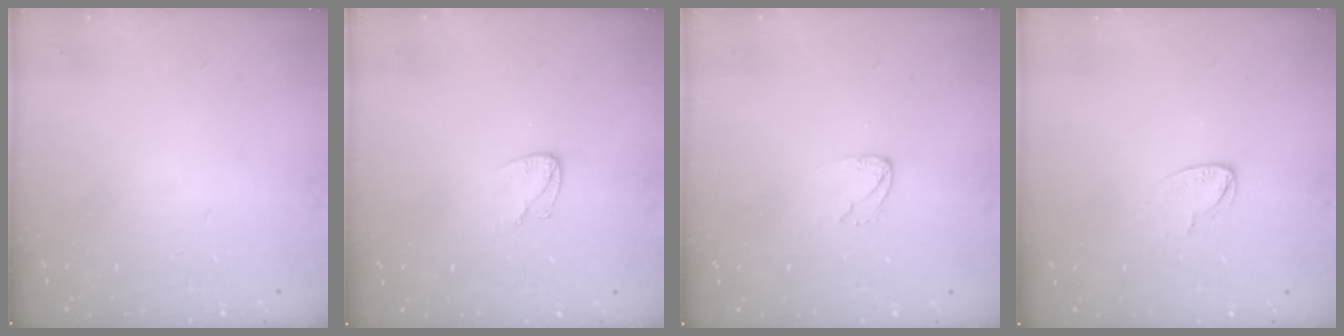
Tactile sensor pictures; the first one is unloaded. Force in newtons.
{"total": 4.3, "press": 4.2, "slide": 0.5}
{"total": 3.9, "press": 3.9, "slide": 0.2}
{"total": 3.7, "press": 3.7, "slide": 0.2}